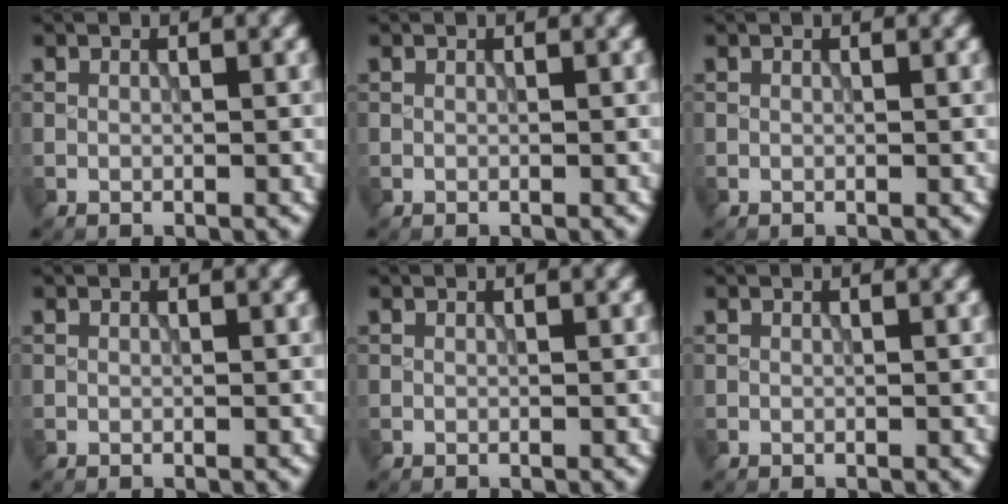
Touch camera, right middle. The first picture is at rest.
{"total": 0.0}
{"total": 0.0}
{"total": 0.0}
{"total": 0.0}
{"total": 0.0}